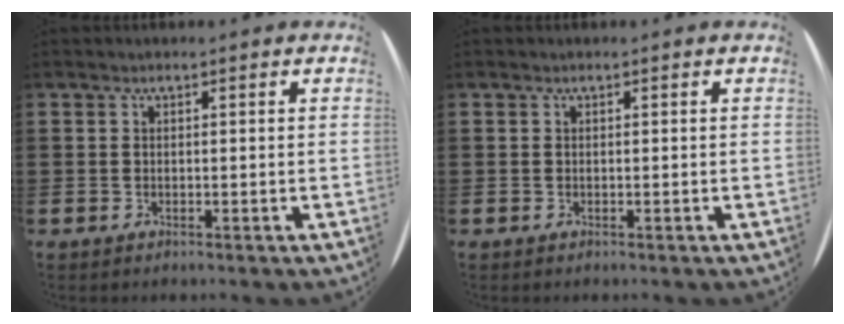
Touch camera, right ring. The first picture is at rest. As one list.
[{"total": 0.0}]